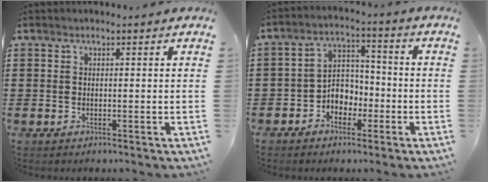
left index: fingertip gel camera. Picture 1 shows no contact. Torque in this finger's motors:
{"motor_torque": [0.22, 0.19, 0.26, 0.05]}